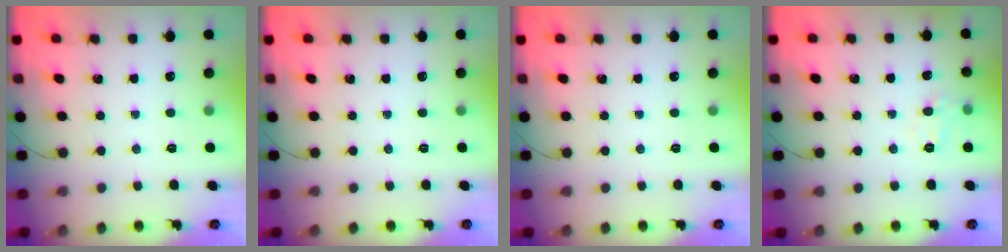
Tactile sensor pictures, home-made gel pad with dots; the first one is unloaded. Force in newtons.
{"total": 0.0}
{"total": 0.0}
{"total": 6.9, "press": 6.8, "slide": 1.0}